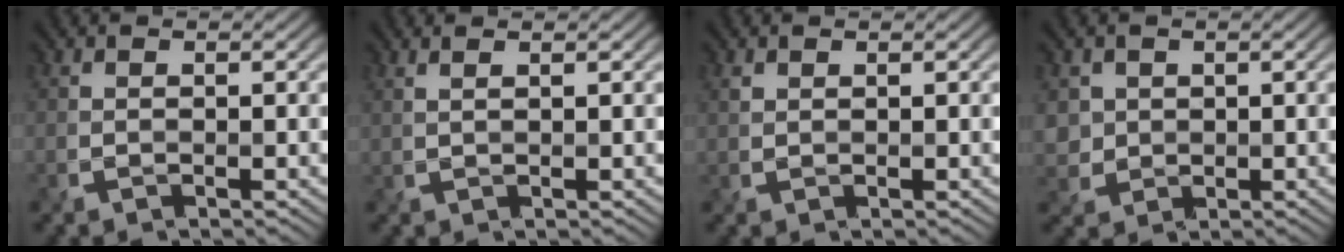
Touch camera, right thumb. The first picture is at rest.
{"total": 1.6, "force": [1.1, 0.5, 1.1], "torque": [-0.012, 0.000, 0.011]}
{"total": 0.6, "force": [0.6, 0.3, 0.1], "torque": [-0.011, -0.004, 0.015]}
{"total": 2.8, "force": [1.0, 2.5, 0.3], "torque": [-0.024, -0.006, 0.024]}